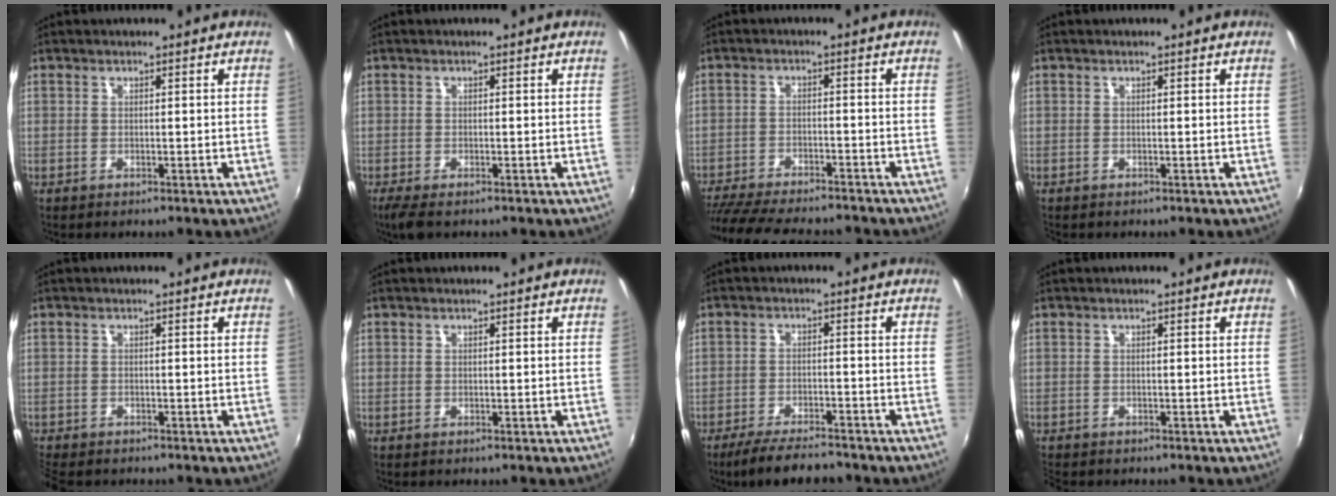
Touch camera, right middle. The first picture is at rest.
{"total": 3.1, "force": [-2.1, 0.7, 2.2], "torque": [-0.044, -0.016, -0.036]}
{"total": 16.9, "force": [-14.7, 3.4, 7.6], "torque": [-0.157, -0.029, -0.226]}
{"total": 0.0}
{"total": 3.5, "force": [-3.2, 1.1, 1.1], "torque": [-0.037, -0.019, -0.059]}
{"total": 0.0}
{"total": 8.7, "force": [-7.5, 1.6, 4.1], "torque": [-0.095, -0.016, -0.123]}
{"total": 1.6, "force": [-1.4, 0.5, 0.3], "torque": [-0.009, -0.010, -0.025]}